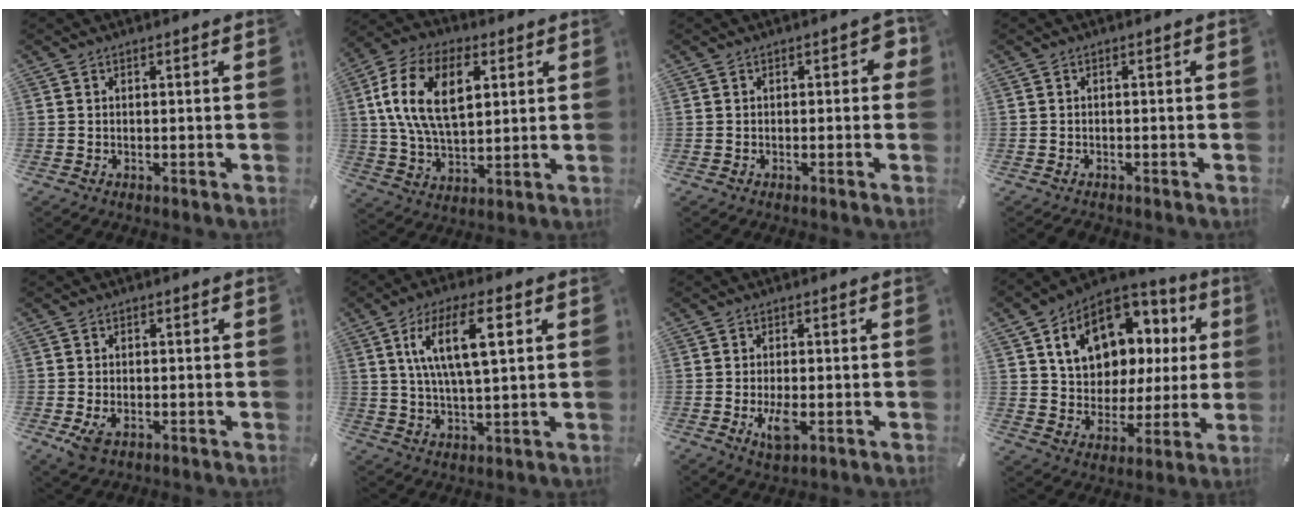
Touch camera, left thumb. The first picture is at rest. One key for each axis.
{"total": 15.7, "fx": 4.8, "fy": 9.2, "fz": 11.8, "tx": -0.256, "ty": 0.005, "tz": 0.079}
{"total": 3.5, "fx": 0.3, "fy": 2.0, "fz": 2.9, "tx": -0.040, "ty": 0.005, "tz": 0.001}
{"total": 0.9, "fx": -0.8, "fy": 0.4, "fz": 0.3, "tx": -0.006, "ty": 0.000, "tz": -0.016}
{"total": 3.0, "fx": -1.1, "fy": 1.9, "fz": 2.1, "tx": -0.048, "ty": -0.001, "tz": -0.019}
{"total": 12.4, "fx": 4.6, "fy": 4.0, "fz": 10.8, "tx": -0.211, "ty": 0.000, "tz": 0.072}
{"total": 5.3, "fx": -1.2, "fy": 2.1, "fz": 4.7, "tx": -0.103, "ty": -0.008, "tz": -0.022}
{"total": 15.9, "fx": 6.7, "fy": 11.7, "fz": 8.5, "tx": -0.145, "ty": -0.029, "tz": 0.125}